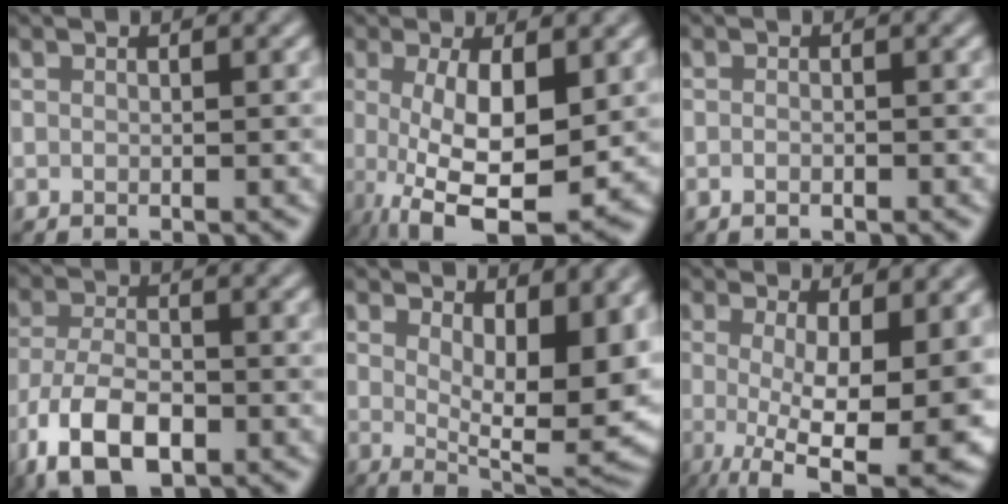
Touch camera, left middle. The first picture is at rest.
{"total": 8.2, "force": [-0.7, 3.1, 7.5], "torque": [-0.143, -0.013, -0.006]}
{"total": 0.7, "force": [-0.3, 0.3, 0.6], "torque": [-0.009, -0.001, -0.005]}
{"total": 7.0, "force": [-3.6, 3.4, 5.0], "torque": [-0.105, -0.009, -0.071]}
{"total": 11.2, "force": [2.8, 4.7, 9.8], "torque": [-0.129, -0.021, 0.055]}
{"total": 11.4, "force": [-0.5, 4.0, 10.7], "torque": [-0.154, -0.010, -0.001]}